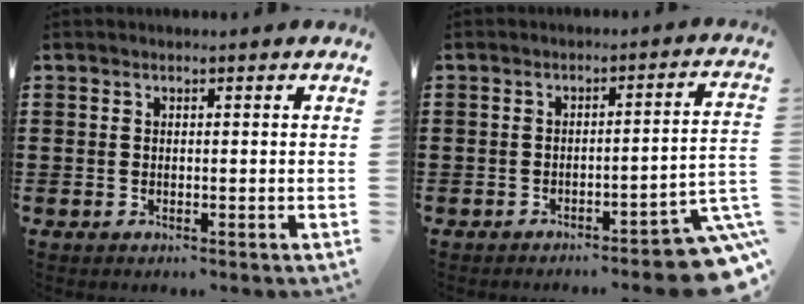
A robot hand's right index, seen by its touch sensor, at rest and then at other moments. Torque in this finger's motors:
{"motor_torque": [2.14, 0.00, 1.05, 0.10]}